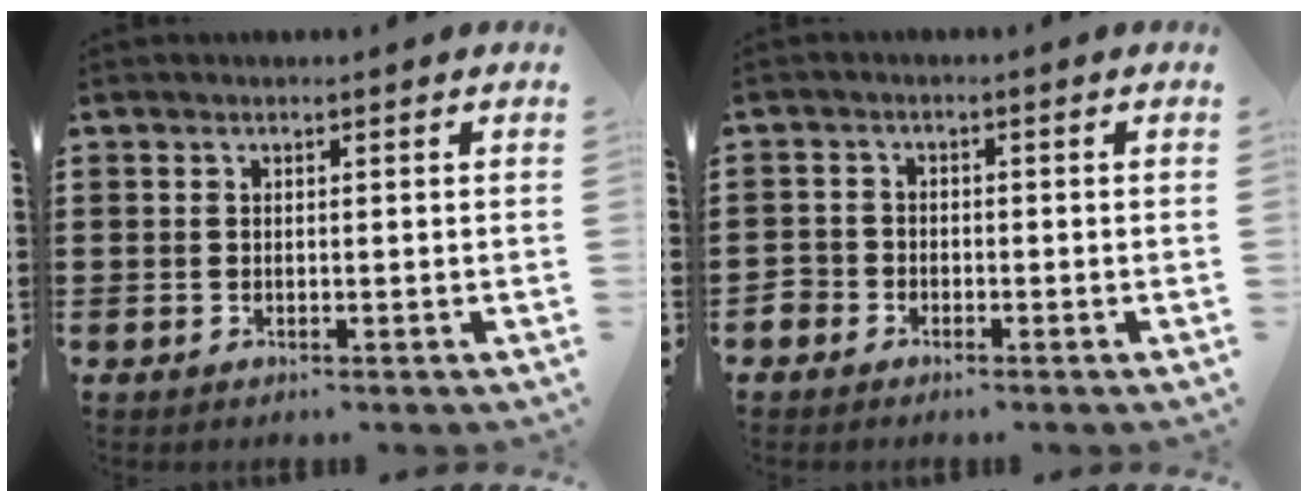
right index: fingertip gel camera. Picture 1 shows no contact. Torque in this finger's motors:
{"motor_torque": [0.71, 0.64, 0.07, -0.01]}